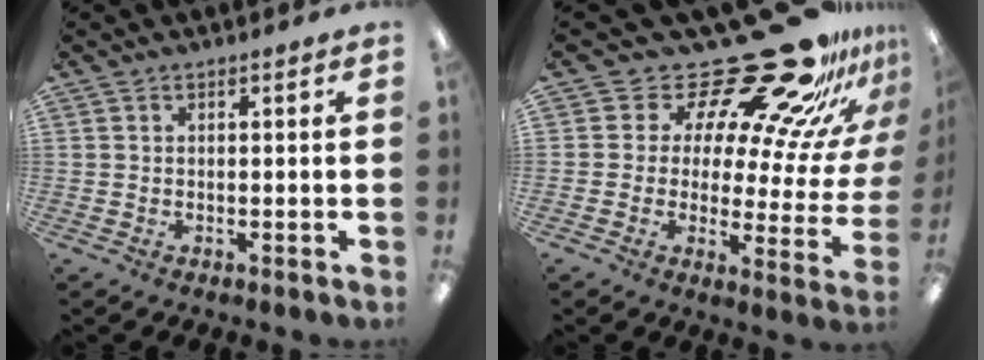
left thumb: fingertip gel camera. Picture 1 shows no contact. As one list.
[{"total": 23.5, "force": [18.7, 8.5, 11.6], "torque": [-0.146, -0.159, 0.311]}]